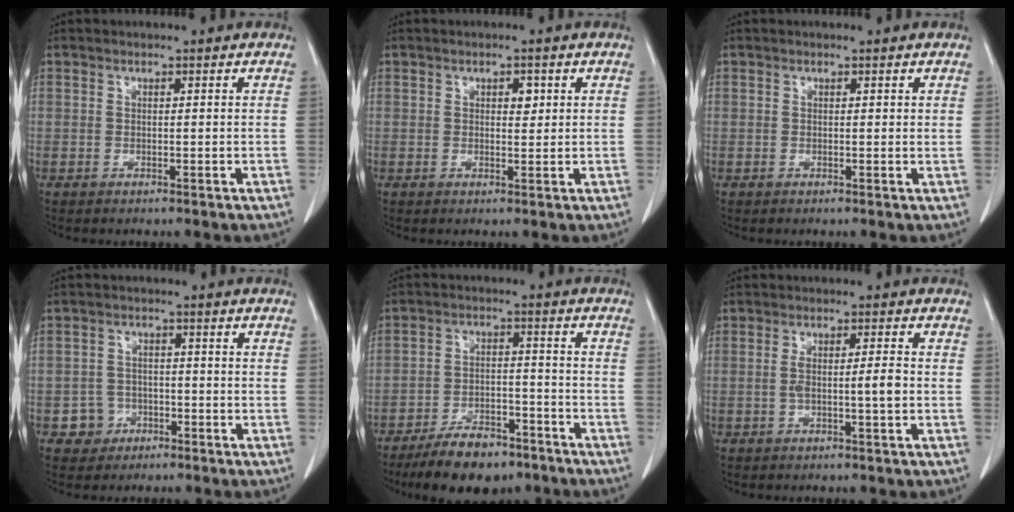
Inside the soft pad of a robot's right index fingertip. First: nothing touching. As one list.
[{"total": 1.8, "force": [0.7, 0.9, 1.3], "torque": [-0.016, -0.001, 0.009]}, {"total": 0.0}, {"total": 3.9, "force": [-1.8, 3.5, 0.0], "torque": [0.010, 0.017, -0.026]}, {"total": 10.2, "force": [-7.8, 4.2, 5.0], "torque": [-0.079, 0.000, -0.132]}, {"total": 3.5, "force": [-0.6, 0.1, 3.5], "torque": [-0.068, 0.005, -0.007]}]